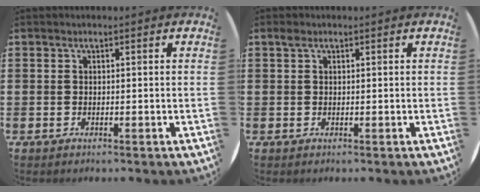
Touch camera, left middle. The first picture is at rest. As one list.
[{"total": 0.7, "force": [0.4, 0.5, 0.2], "torque": [0.001, 0.000, 0.007]}]